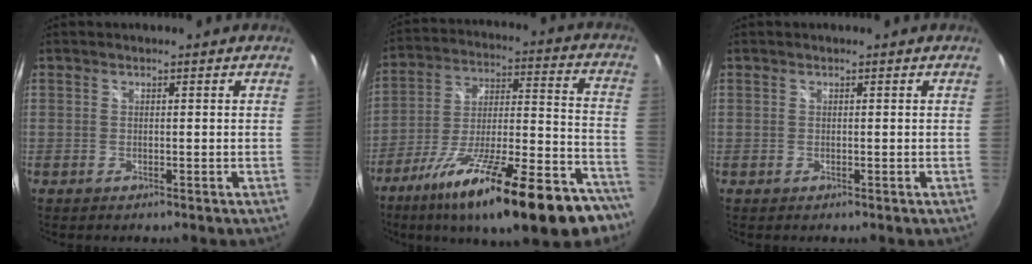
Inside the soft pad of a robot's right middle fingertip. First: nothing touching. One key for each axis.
{"total": 30.1, "fx": -20.6, "fy": 8.1, "fz": 20.4, "tx": -0.310, "ty": -0.037, "tz": -0.302}
{"total": 0.0}